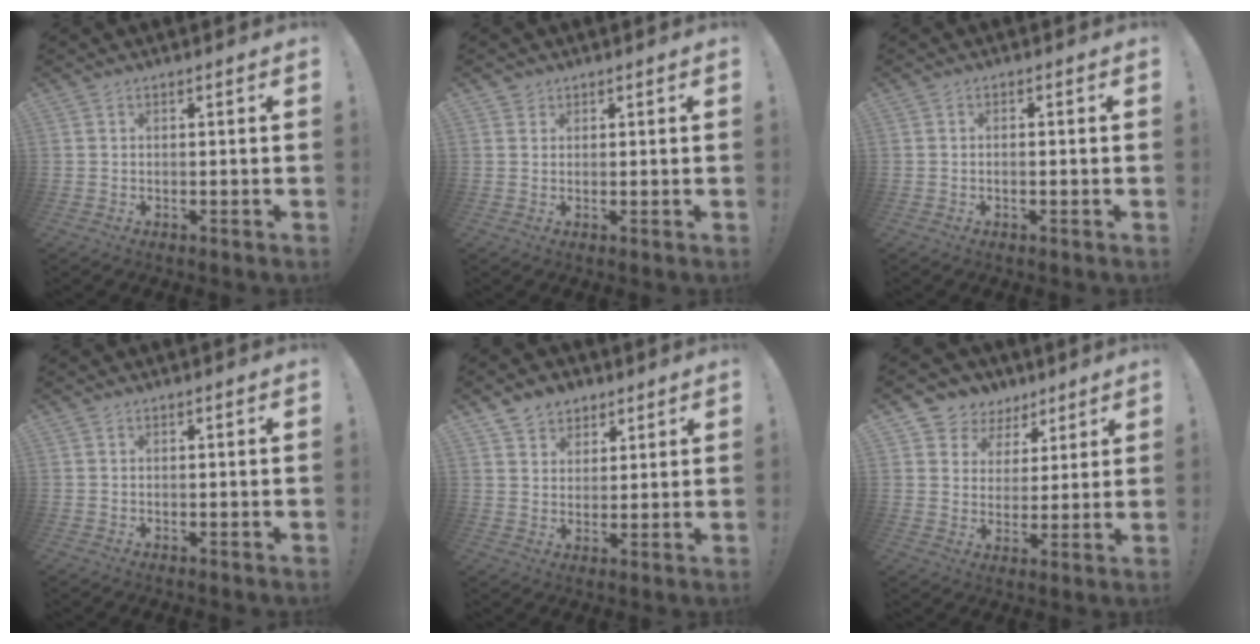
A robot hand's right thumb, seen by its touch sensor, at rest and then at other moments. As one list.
[{"total": 1.6, "force": [1.2, 1.0, 0.0], "torque": [0.002, -0.004, 0.022]}, {"total": 1.2, "force": [-0.8, 0.2, 0.9], "torque": [-0.021, 0.004, -0.013]}, {"total": 0.0}, {"total": 6.5, "force": [4.1, 5.0, 0.7], "torque": [-0.010, -0.025, 0.081]}, {"total": 7.7, "force": [4.1, 6.4, 0.9], "torque": [-0.011, -0.028, 0.083]}]